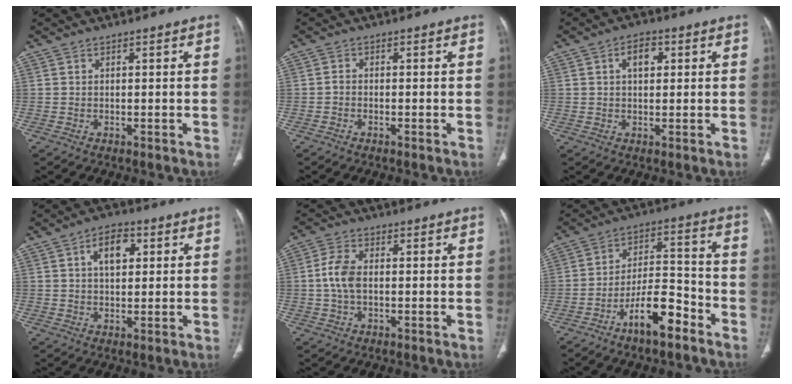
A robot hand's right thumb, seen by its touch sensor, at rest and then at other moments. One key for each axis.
{"total": 1.0, "fx": -0.6, "fy": 0.6, "fz": 0.5, "tx": -0.009, "ty": 0.004, "tz": -0.016}
{"total": 4.4, "fx": 1.3, "fy": 2.7, "fz": 3.2, "tx": -0.041, "ty": 0.005, "tz": 0.019}
{"total": 6.5, "fx": 1.9, "fy": 3.9, "fz": 4.8, "tx": -0.065, "ty": 0.005, "tz": 0.028}
{"total": 5.6, "fx": -0.2, "fy": 3.2, "fz": 4.6, "tx": -0.102, "ty": 0.012, "tz": -0.007}
{"total": 11.1, "fx": -7.1, "fy": 3.7, "fz": 7.7, "tx": -0.127, "ty": 0.061, "tz": -0.124}